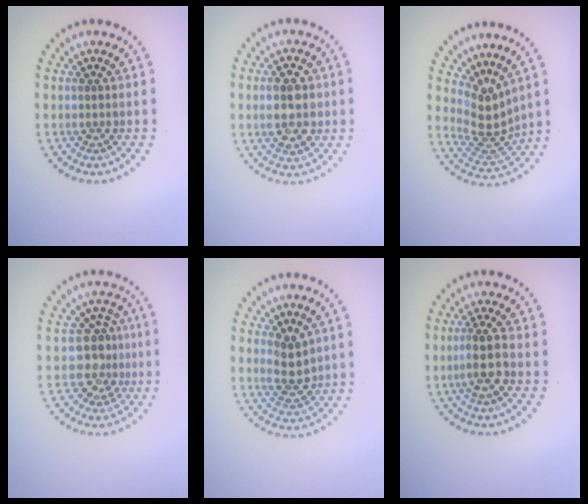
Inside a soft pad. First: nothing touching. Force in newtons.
{"total": 4.4, "press": 4.3, "slide": 0.4}
{"total": 3.7, "press": 2.6, "slide": 2.5}
{"total": 3.2, "press": 2.5, "slide": 2.0}
{"total": 2.7, "press": 2.5, "slide": 1.0}
{"total": 3.0, "press": 2.7, "slide": 1.4}